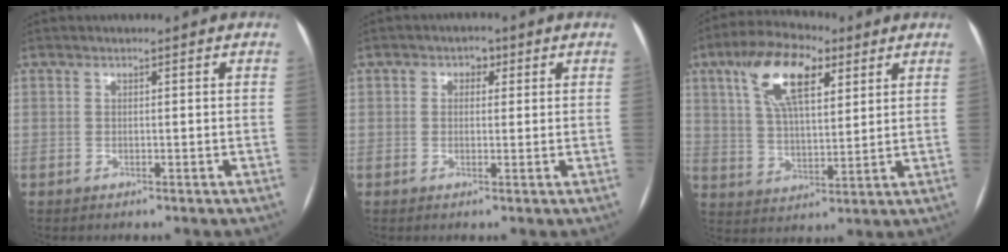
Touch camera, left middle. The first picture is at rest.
{"total": 2.3, "force": [0.8, 1.7, 1.4], "torque": [-0.019, 0.012, 0.010]}
{"total": 13.1, "force": [6.3, 5.2, 10.3], "torque": [-0.197, 0.028, 0.113]}